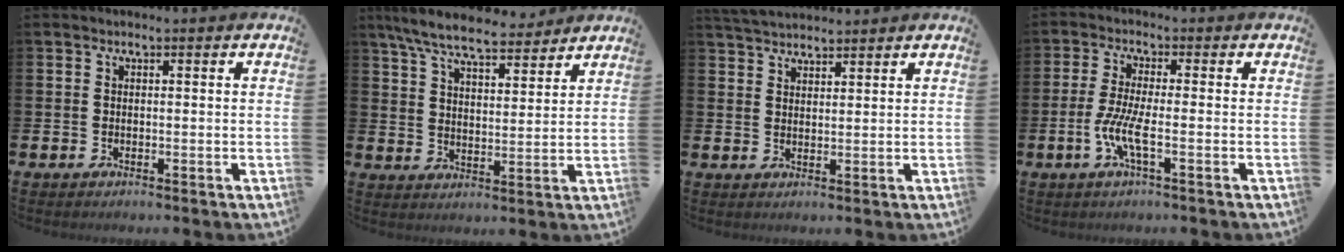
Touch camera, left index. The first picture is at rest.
{"total": 8.1, "force": [7.4, 1.6, 2.9], "torque": [-0.081, -0.034, 0.133]}
{"total": 3.5, "force": [3.4, 0.5, 0.3], "torque": [-0.015, -0.014, 0.064]}
{"total": 4.4, "force": [-1.6, 0.6, 4.1], "torque": [-0.100, -0.005, -0.035]}